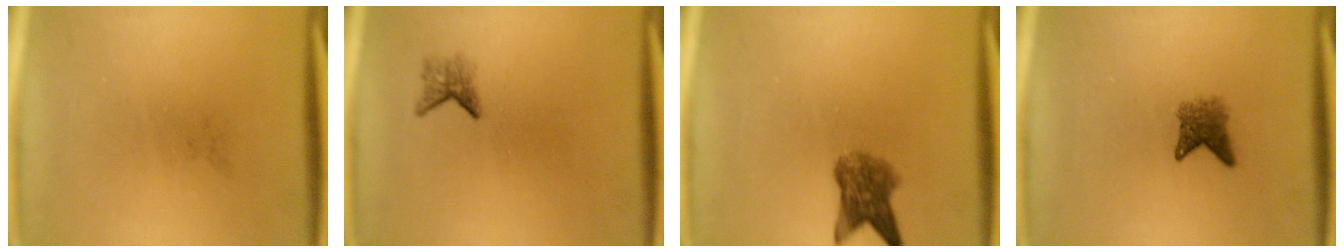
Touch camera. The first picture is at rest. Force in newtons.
{"total": 1.6}
{"total": 5.1}
{"total": 2.8}